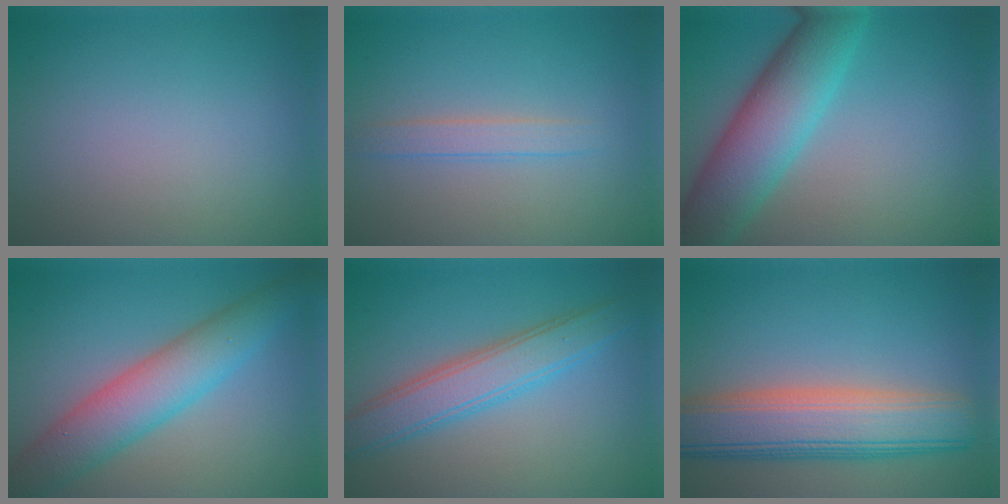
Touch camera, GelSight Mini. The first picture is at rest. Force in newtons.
{"total": 1.8, "press": 1.7, "slide": 0.2}
{"total": 8.5, "press": 8.5, "slide": 0.1}
{"total": 6.3, "press": 6.3, "slide": 0.1}
{"total": 4.2, "press": 4.2, "slide": 0.5}
{"total": 8.6, "press": 8.6, "slide": 0.4}